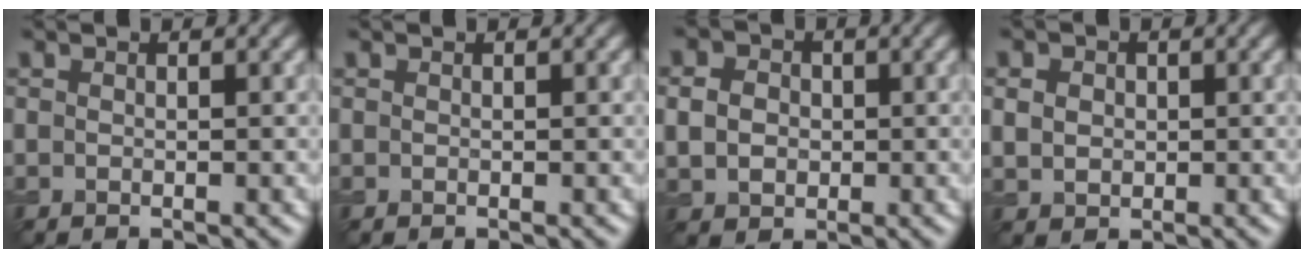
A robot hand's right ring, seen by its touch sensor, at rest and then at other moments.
{"total": 0.0}
{"total": 3.4, "force": [0.2, 2.8, 1.8], "torque": [-0.038, 0.004, -0.003]}
{"total": 2.7, "force": [0.7, 2.2, 1.3], "torque": [-0.029, 0.008, 0.009]}